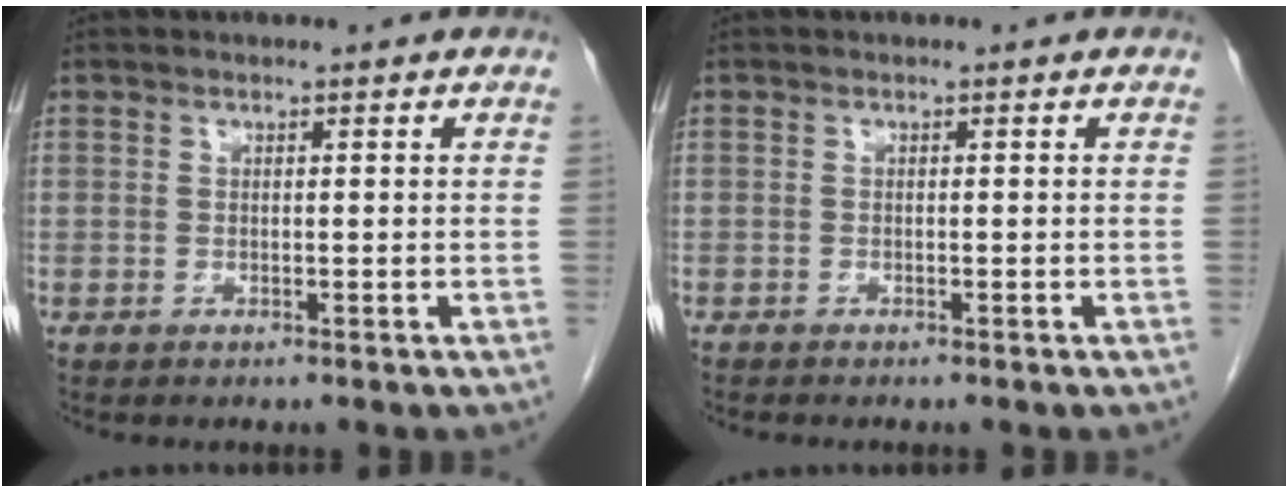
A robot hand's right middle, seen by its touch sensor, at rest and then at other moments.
{"total": 0.8, "force": [-0.7, 0.1, 0.3], "torque": [-0.009, -0.003, -0.011]}